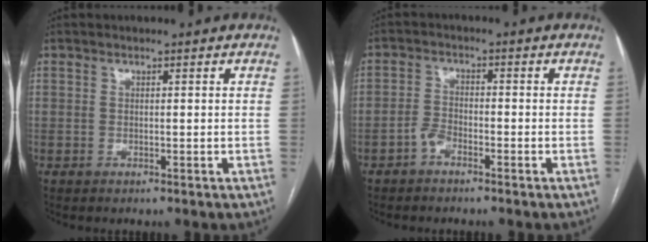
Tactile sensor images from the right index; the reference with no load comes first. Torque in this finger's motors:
{"motor_torque": [0.31, -0.21, 0.10, 0.03]}